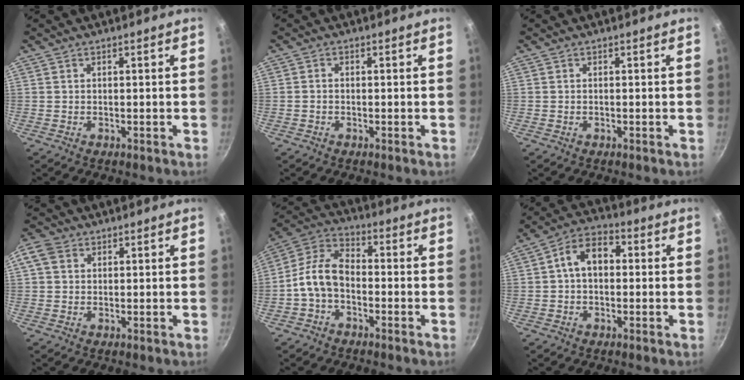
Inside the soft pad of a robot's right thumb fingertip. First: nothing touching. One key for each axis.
{"total": 1.0, "fx": -0.4, "fy": 0.7, "fz": 0.5, "tx": -0.010, "ty": 0.006, "tz": -0.009}
{"total": 0.0}
{"total": 4.1, "fx": 1.3, "fy": 3.3, "fz": 2.1, "tx": -0.037, "ty": 0.004, "tz": 0.015}
{"total": 9.7, "fx": -2.3, "fy": 6.3, "fz": 6.9, "tx": -0.124, "ty": 0.045, "tz": -0.061}
{"total": 8.3, "fx": 0.7, "fy": 5.6, "fz": 6.0, "tx": -0.071, "ty": 0.028, "tz": -0.003}